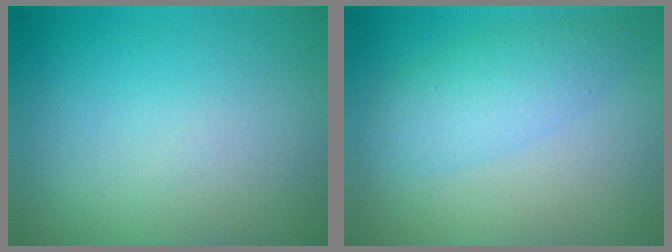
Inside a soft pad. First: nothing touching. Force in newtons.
{"total": 2.9, "press": 2.9, "slide": 0.0}